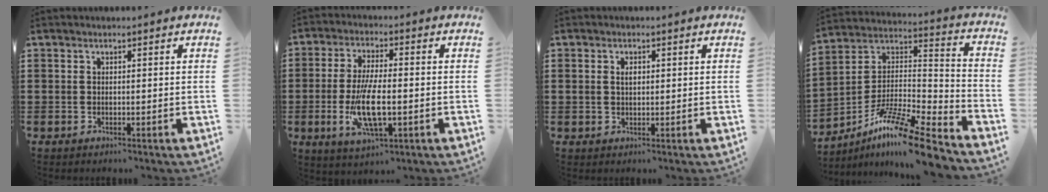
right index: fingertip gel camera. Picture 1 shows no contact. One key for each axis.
{"total": 9.5, "fx": -1.9, "fy": 3.3, "fz": 8.8, "tx": -0.185, "ty": -0.016, "tz": -0.036}
{"total": 1.5, "fx": 0.4, "fy": 0.9, "fz": 1.1, "tx": -0.023, "ty": 0.008, "tz": 0.006}
{"total": 12.5, "fx": -10.1, "fy": 0.8, "fz": 7.4, "tx": -0.127, "ty": 0.018, "tz": -0.195}